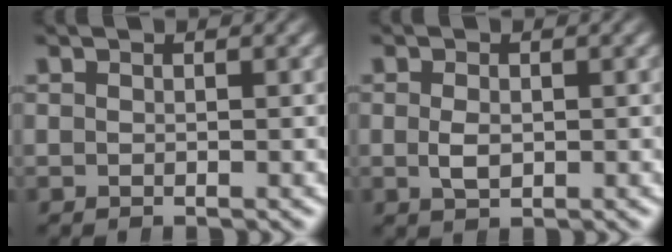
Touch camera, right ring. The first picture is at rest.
{"total": 1.2, "force": [-0.2, 0.5, 1.0], "torque": [-0.028, -0.015, 0.006]}